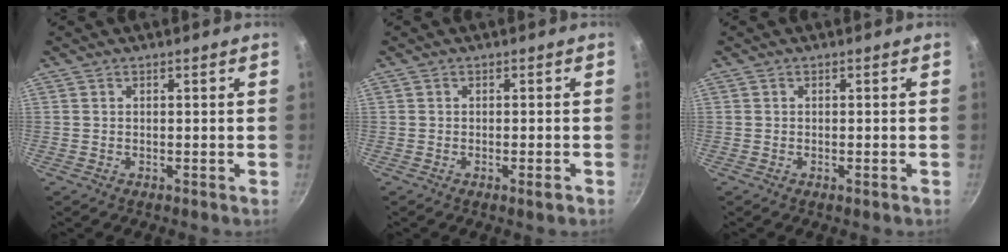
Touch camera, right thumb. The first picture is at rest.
{"total": 1.7, "force": [-1.0, 0.2, 1.4], "torque": [-0.026, 0.005, -0.015]}
{"total": 0.8, "force": [-0.5, 0.0, 0.6], "torque": [-0.012, 0.001, -0.009]}